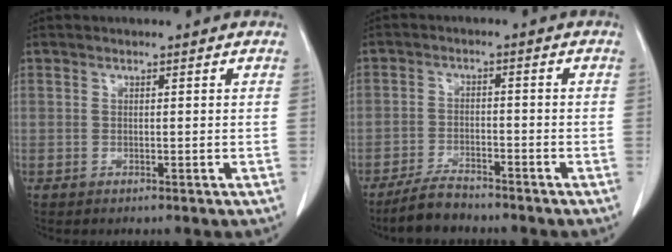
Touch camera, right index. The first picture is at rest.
{"total": 4.8, "force": [-4.3, 1.3, 1.5], "torque": [-0.035, -0.008, -0.077]}